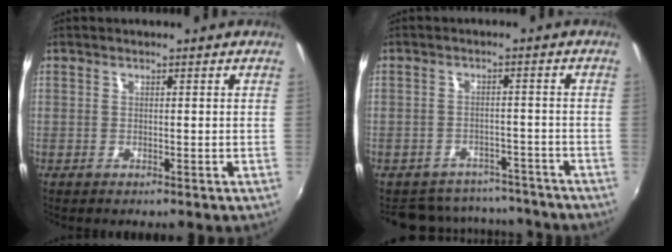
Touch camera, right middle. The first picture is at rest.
{"total": 12.3, "force": [-10.8, 5.3, 2.7], "torque": [-0.071, 0.017, -0.137]}